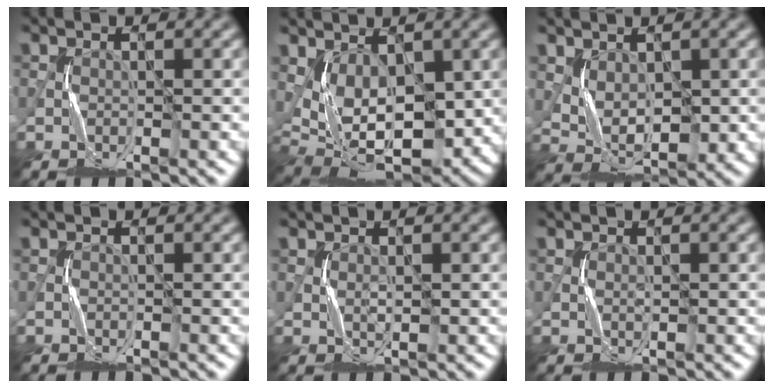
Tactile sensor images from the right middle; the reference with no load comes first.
{"total": 7.3, "force": [0.8, 3.9, 6.1], "torque": [-0.116, -0.007, 0.020]}
{"total": 3.9, "force": [0.7, 2.4, 2.9], "torque": [-0.057, -0.010, 0.023]}
{"total": 0.0}
{"total": 1.0, "force": [0.3, 0.5, 0.8], "torque": [-0.017, -0.001, 0.009]}
{"total": 0.7, "force": [0.3, 0.3, 0.5], "torque": [-0.011, 0.000, 0.006]}